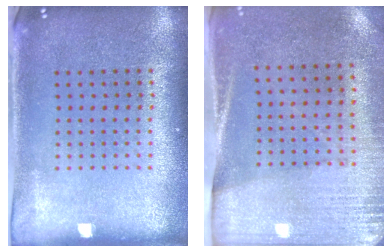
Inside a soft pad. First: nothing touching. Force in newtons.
{"total": 2.7, "press": 2.4, "slide": 1.3}